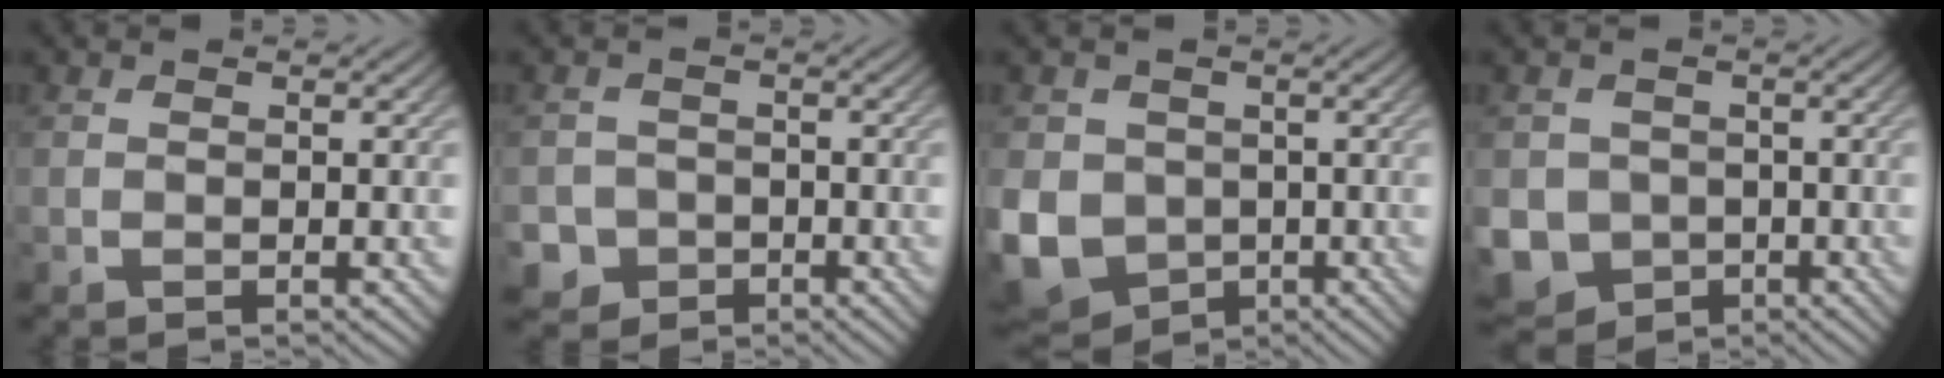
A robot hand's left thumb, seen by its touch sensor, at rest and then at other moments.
{"total": 3.6, "force": [-1.8, 3.1, 0.4], "torque": [-0.005, -0.001, -0.041]}
{"total": 10.0, "force": [-1.5, 8.6, 4.9], "torque": [-0.147, -0.039, -0.029]}
{"total": 6.6, "force": [-1.9, 5.9, 2.3], "torque": [-0.068, -0.026, -0.044]}